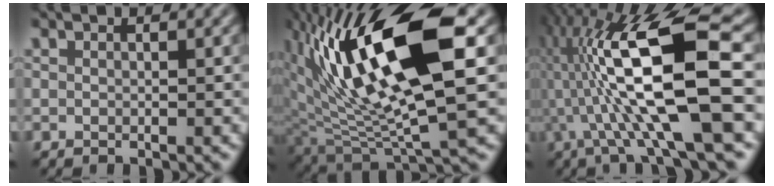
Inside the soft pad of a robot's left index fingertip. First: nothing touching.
{"total": 13.9, "force": [3.5, 4.3, 12.8], "torque": [-0.244, 0.002, 0.066]}
{"total": 13.4, "force": [-0.8, 2.5, 13.1], "torque": [-0.247, 0.026, -0.018]}